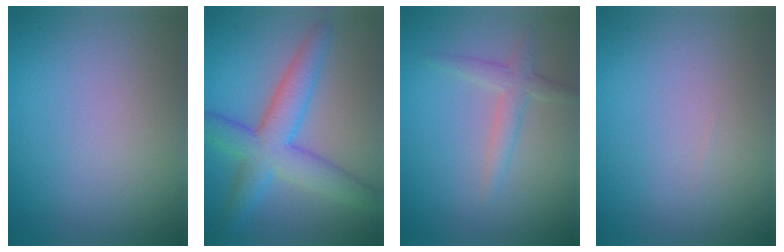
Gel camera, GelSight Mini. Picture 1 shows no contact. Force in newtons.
{"total": 6.6, "press": 6.6, "slide": 0.1}
{"total": 2.2, "press": 2.2, "slide": 0.1}
{"total": 0.0}